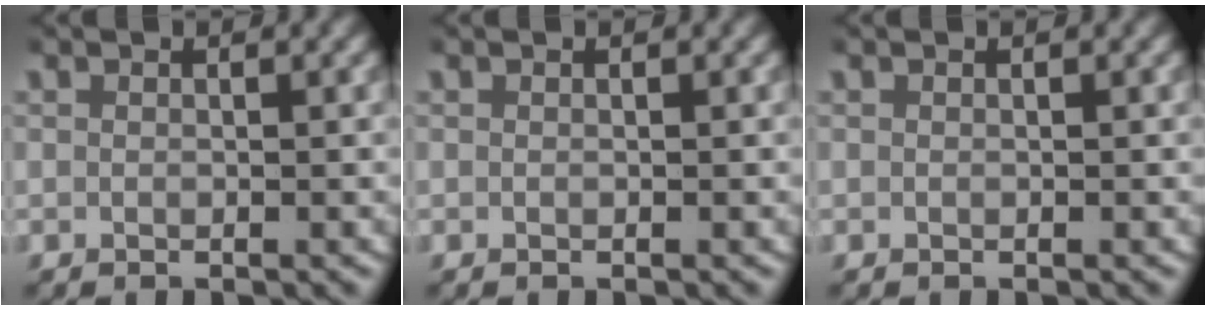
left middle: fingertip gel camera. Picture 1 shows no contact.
{"total": 0.0}
{"total": 0.0}